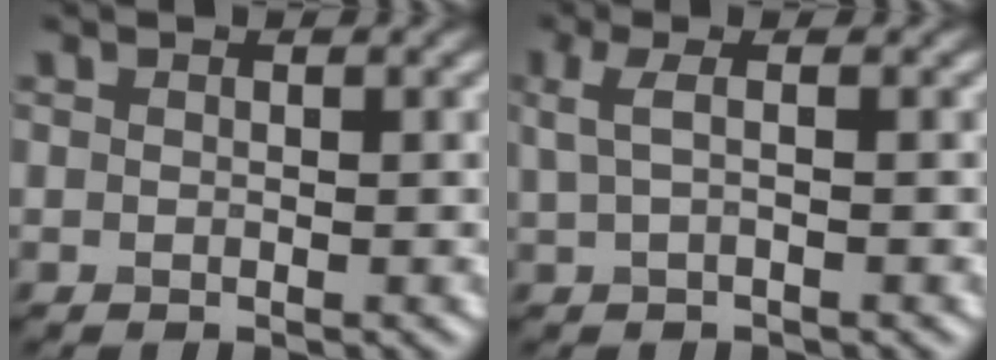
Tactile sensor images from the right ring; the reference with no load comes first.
{"total": 2.1, "force": [0.4, 0.6, 2.0], "torque": [-0.043, 0.004, 0.007]}